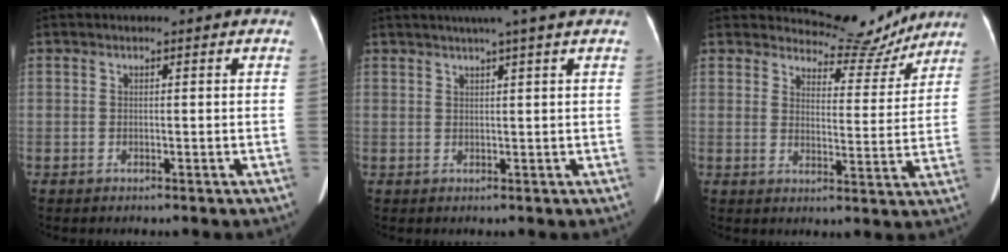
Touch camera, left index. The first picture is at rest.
{"total": 6.2, "force": [4.9, -1.2, 3.6], "torque": [-0.051, 0.020, 0.065]}
{"total": 9.3, "force": [8.9, 2.6, 0.4], "torque": [-0.001, -0.012, 0.111]}